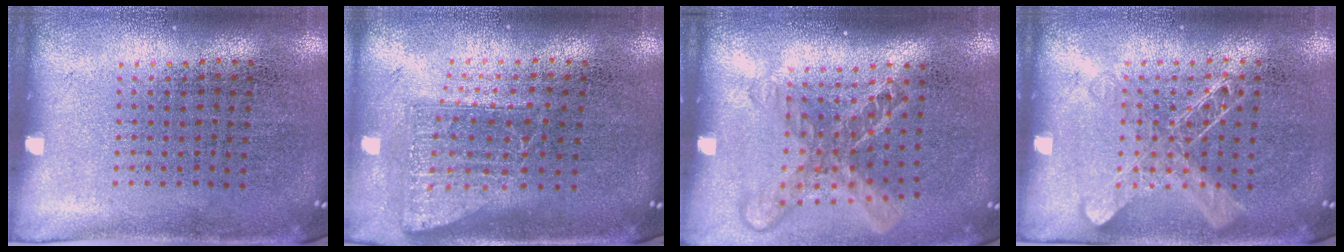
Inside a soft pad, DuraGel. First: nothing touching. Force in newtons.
{"total": 1.7, "press": 1.3, "slide": 1.1}
{"total": 1.7, "press": 1.3, "slide": 1.1}
{"total": 2.0, "press": 1.9, "slide": 0.3}